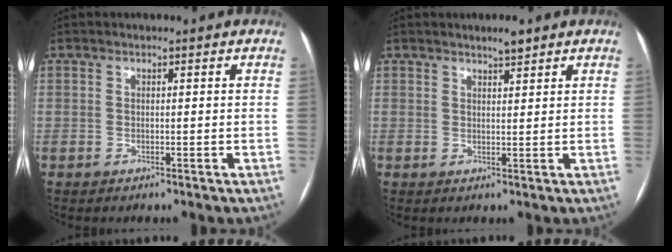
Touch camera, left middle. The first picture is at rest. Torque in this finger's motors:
{"motor_torque": [0.05, -0.10, -0.02, -0.01]}